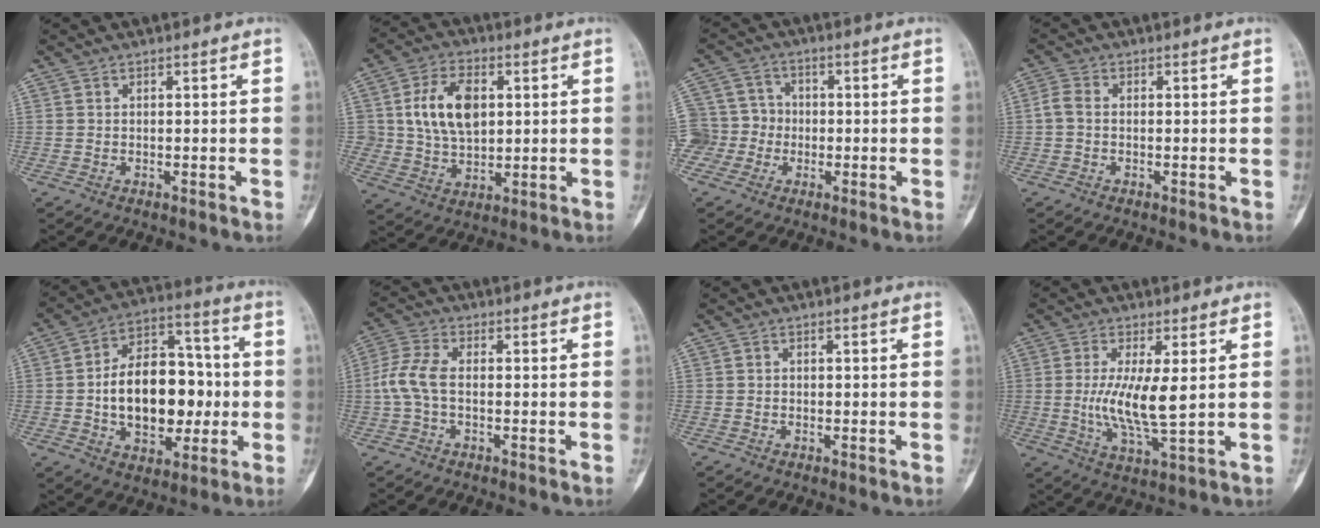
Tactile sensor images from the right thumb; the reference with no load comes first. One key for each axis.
{"total": 12.1, "fx": 2.5, "fy": 8.1, "fz": 8.6, "tx": -0.131, "ty": -0.005, "tz": 0.049}
{"total": 9.3, "fx": -2.0, "fy": 8.8, "fz": 2.4, "tx": -0.032, "ty": 0.029, "tz": -0.038}
{"total": 2.5, "fx": -0.3, "fy": 1.6, "fz": 1.8, "tx": -0.042, "ty": 0.004, "tz": -0.014}
{"total": 19.7, "fx": -1.4, "fy": 12.8, "fz": 14.9, "tx": -0.200, "ty": 0.034, "tz": -0.015}
{"total": 6.1, "fx": -0.7, "fy": 3.2, "fz": 5.2, "tx": -0.129, "ty": 0.016, "tz": -0.021}
{"total": 0.7, "fx": -0.2, "fy": 0.7, "fz": 0.1, "tx": 0.004, "ty": 0.005, "tz": -0.005}
{"total": 9.1, "fx": 0.8, "fy": 2.2, "fz": 8.8, "tx": -0.180, "ty": -0.024, "tz": 0.018}